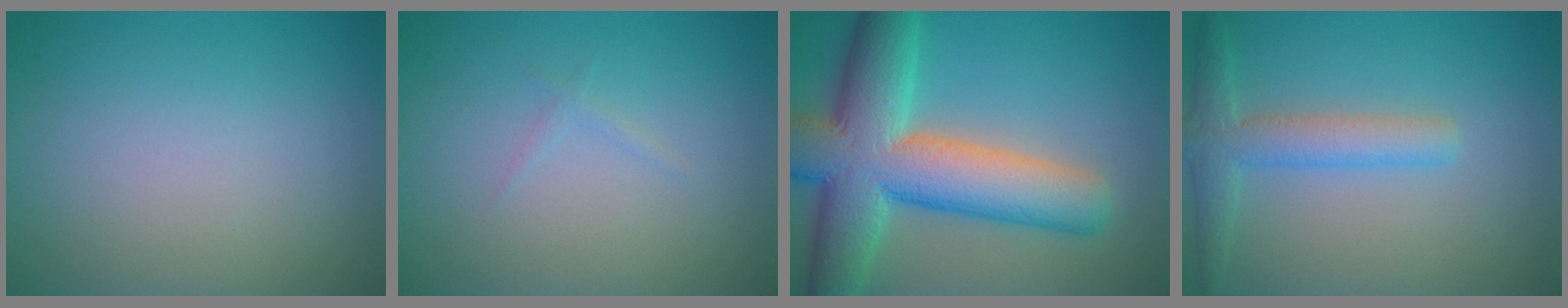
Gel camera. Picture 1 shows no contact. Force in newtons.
{"total": 0.5, "press": 0.5, "slide": 0.1}
{"total": 12.5, "press": 12.5, "slide": 0.6}
{"total": 3.5, "press": 3.5, "slide": 0.2}